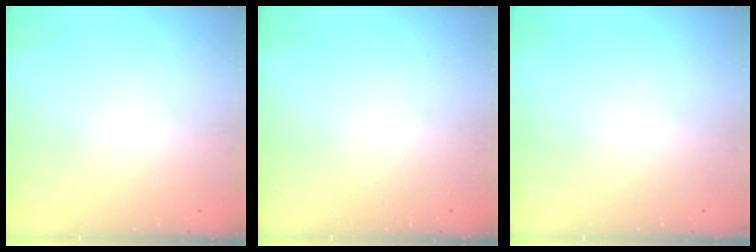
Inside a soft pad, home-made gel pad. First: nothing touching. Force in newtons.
{"total": 0.0}
{"total": 0.0}